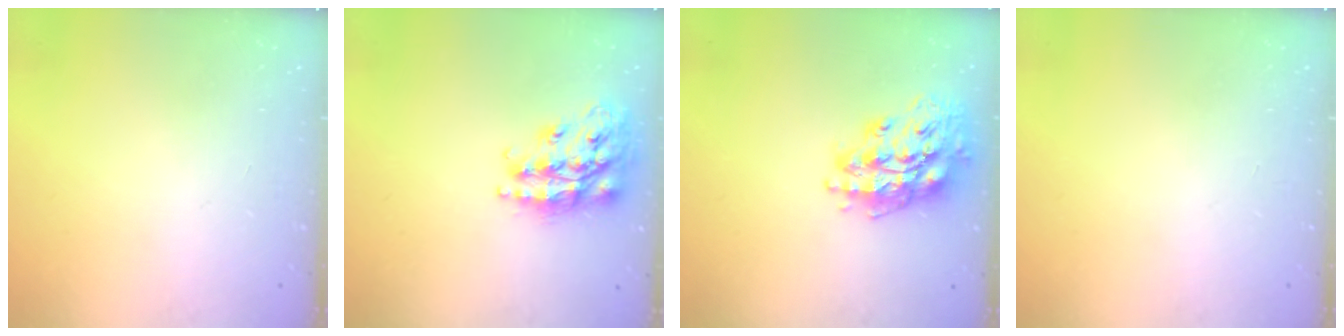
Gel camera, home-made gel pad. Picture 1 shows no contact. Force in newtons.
{"total": 18.0, "press": 17.9, "slide": 1.6}
{"total": 17.5, "press": 17.5, "slide": 0.9}
{"total": 0.0}